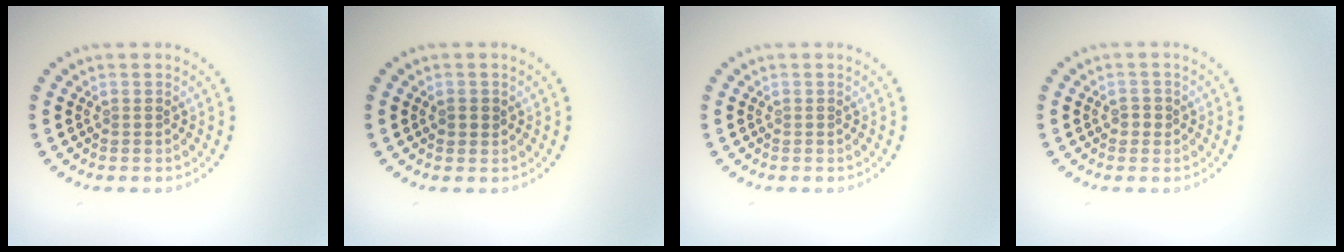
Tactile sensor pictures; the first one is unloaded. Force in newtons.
{"total": 1.1, "press": 1.1, "slide": 0.2}
{"total": 0.0}
{"total": 1.0, "press": 1.0, "slide": 0.1}